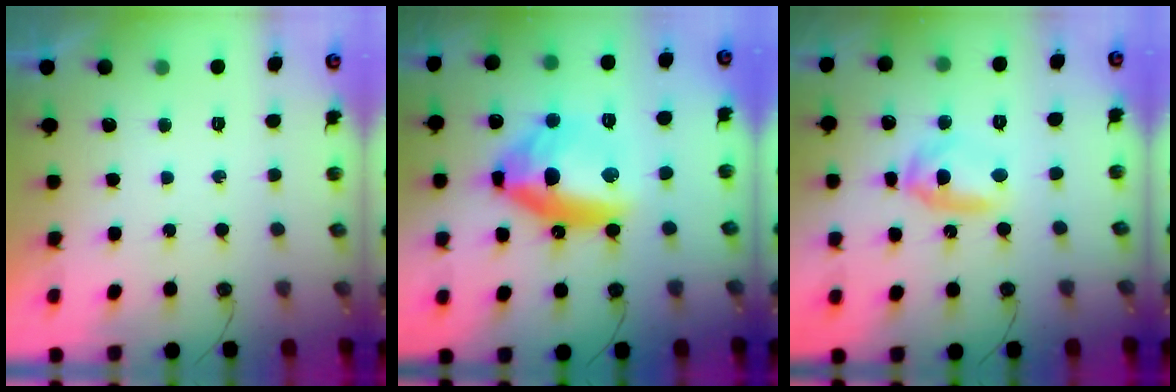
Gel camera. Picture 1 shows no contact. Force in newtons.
{"total": 16.1, "press": 15.9, "slide": 2.9}
{"total": 7.7, "press": 7.7, "slide": 0.9}